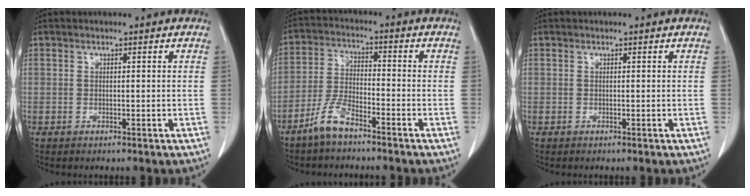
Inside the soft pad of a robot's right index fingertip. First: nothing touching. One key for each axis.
{"total": 6.0, "fx": -4.5, "fy": 1.7, "fz": 3.6, "tx": -0.086, "ty": -0.003, "tz": -0.090}
{"total": 0.0}